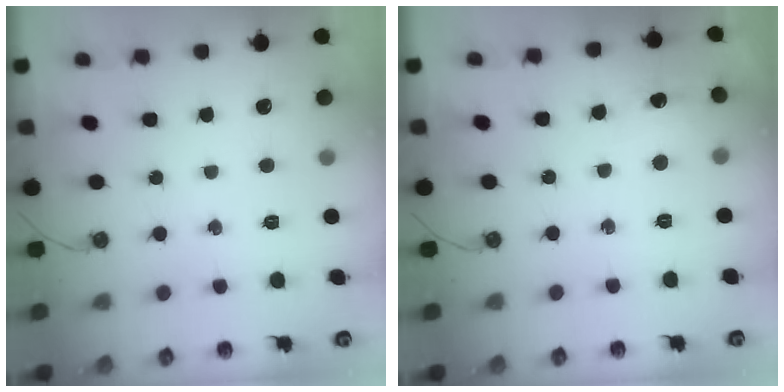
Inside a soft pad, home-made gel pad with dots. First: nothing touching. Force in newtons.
{"total": 5.9, "press": 5.9, "slide": 0.6}